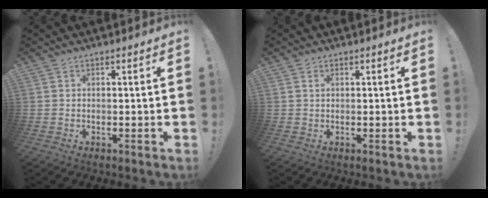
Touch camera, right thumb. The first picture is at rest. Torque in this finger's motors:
{"motor_torque": [-0.20, -0.30, 0.18, 0.10, -0.06]}